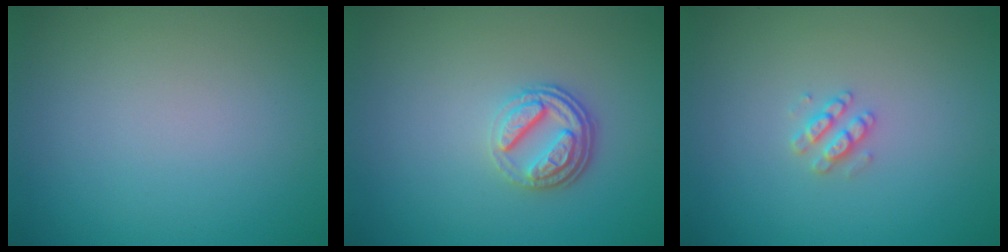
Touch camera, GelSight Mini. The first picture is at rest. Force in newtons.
{"total": 3.5, "press": 2.6, "slide": 2.3}
{"total": 1.6, "press": 1.6, "slide": 0.3}